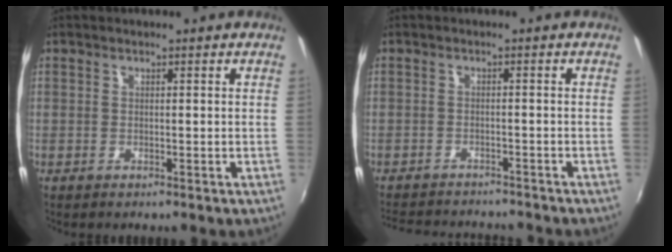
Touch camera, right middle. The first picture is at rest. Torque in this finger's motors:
{"motor_torque": [0.32, -0.51, 0.04, 0.02]}